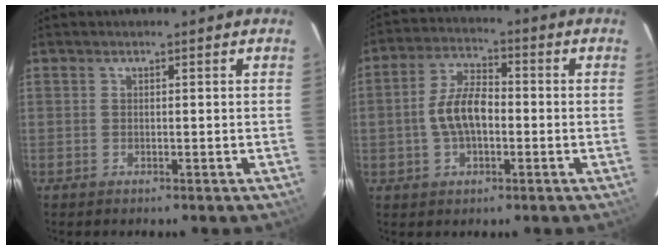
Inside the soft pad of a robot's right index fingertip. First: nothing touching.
{"total": 8.4, "force": [-1.2, 4.5, 7.0], "torque": [-0.140, 0.014, -0.018]}